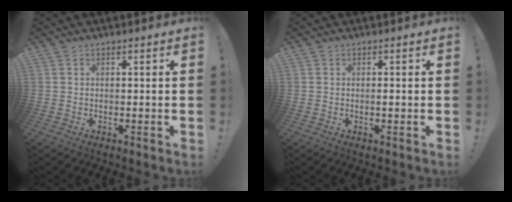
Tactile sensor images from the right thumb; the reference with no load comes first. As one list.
[{"total": 0.7, "force": [-0.4, 0.1, 0.6], "torque": [-0.009, 0.000, -0.008]}]